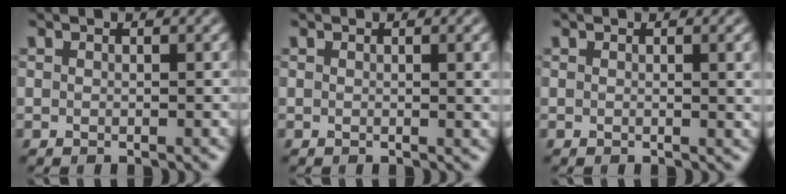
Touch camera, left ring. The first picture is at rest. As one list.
[{"total": 2.2, "force": [0.4, 0.7, 2.0], "torque": [-0.016, 0.004, 0.001]}, {"total": 2.5, "force": [0.4, 0.8, 2.3], "torque": [-0.018, 0.003, 0.002]}]